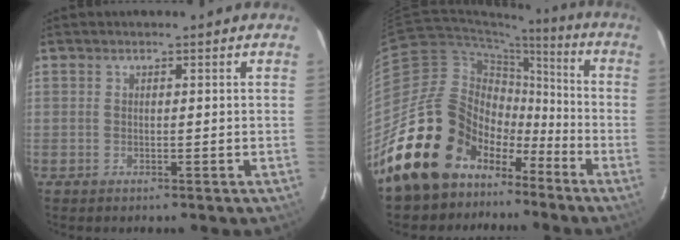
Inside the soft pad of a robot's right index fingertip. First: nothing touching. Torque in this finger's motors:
{"motor_torque": [0.37, -0.76, 0.29, -0.06]}